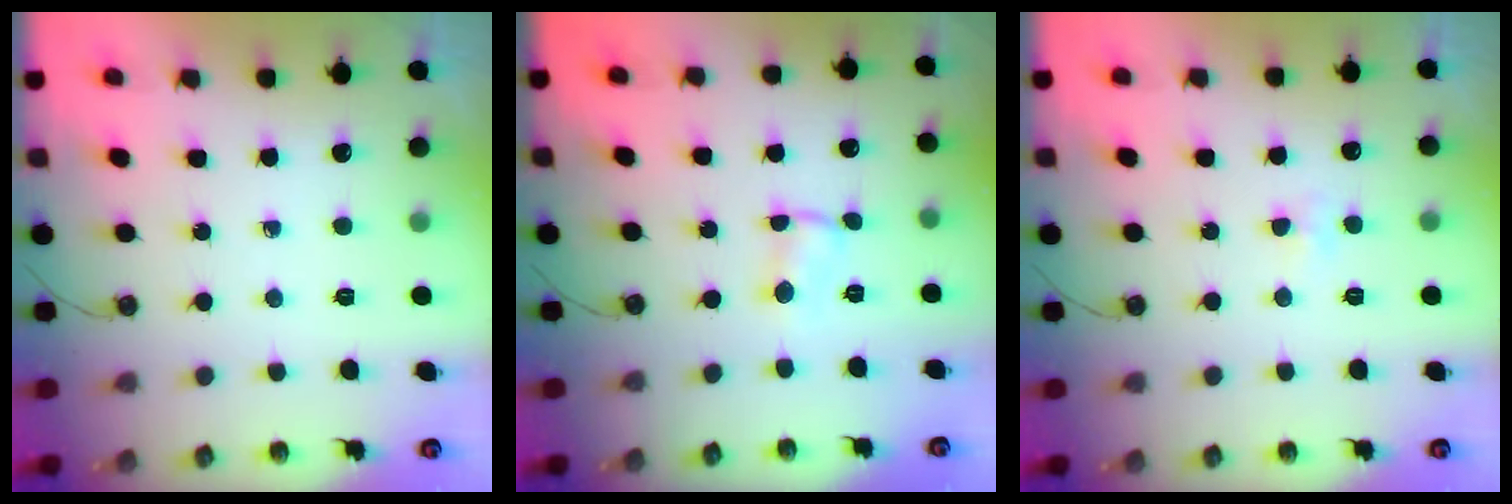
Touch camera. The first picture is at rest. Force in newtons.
{"total": 1.4, "press": 1.4, "slide": 0.1}
{"total": 3.5, "press": 3.4, "slide": 0.6}